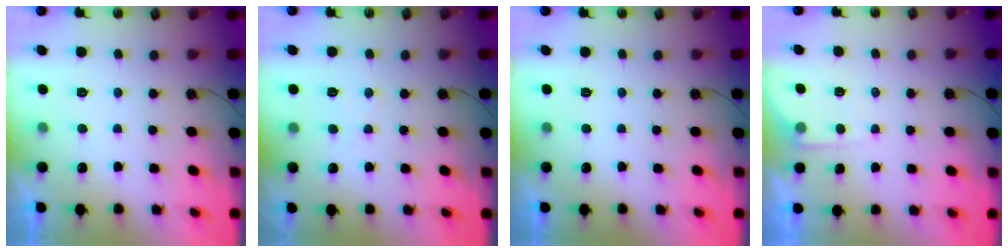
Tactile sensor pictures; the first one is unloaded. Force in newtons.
{"total": 5.3, "press": 5.2, "slide": 0.7}
{"total": 0.0}
{"total": 4.2, "press": 4.1, "slide": 0.6}